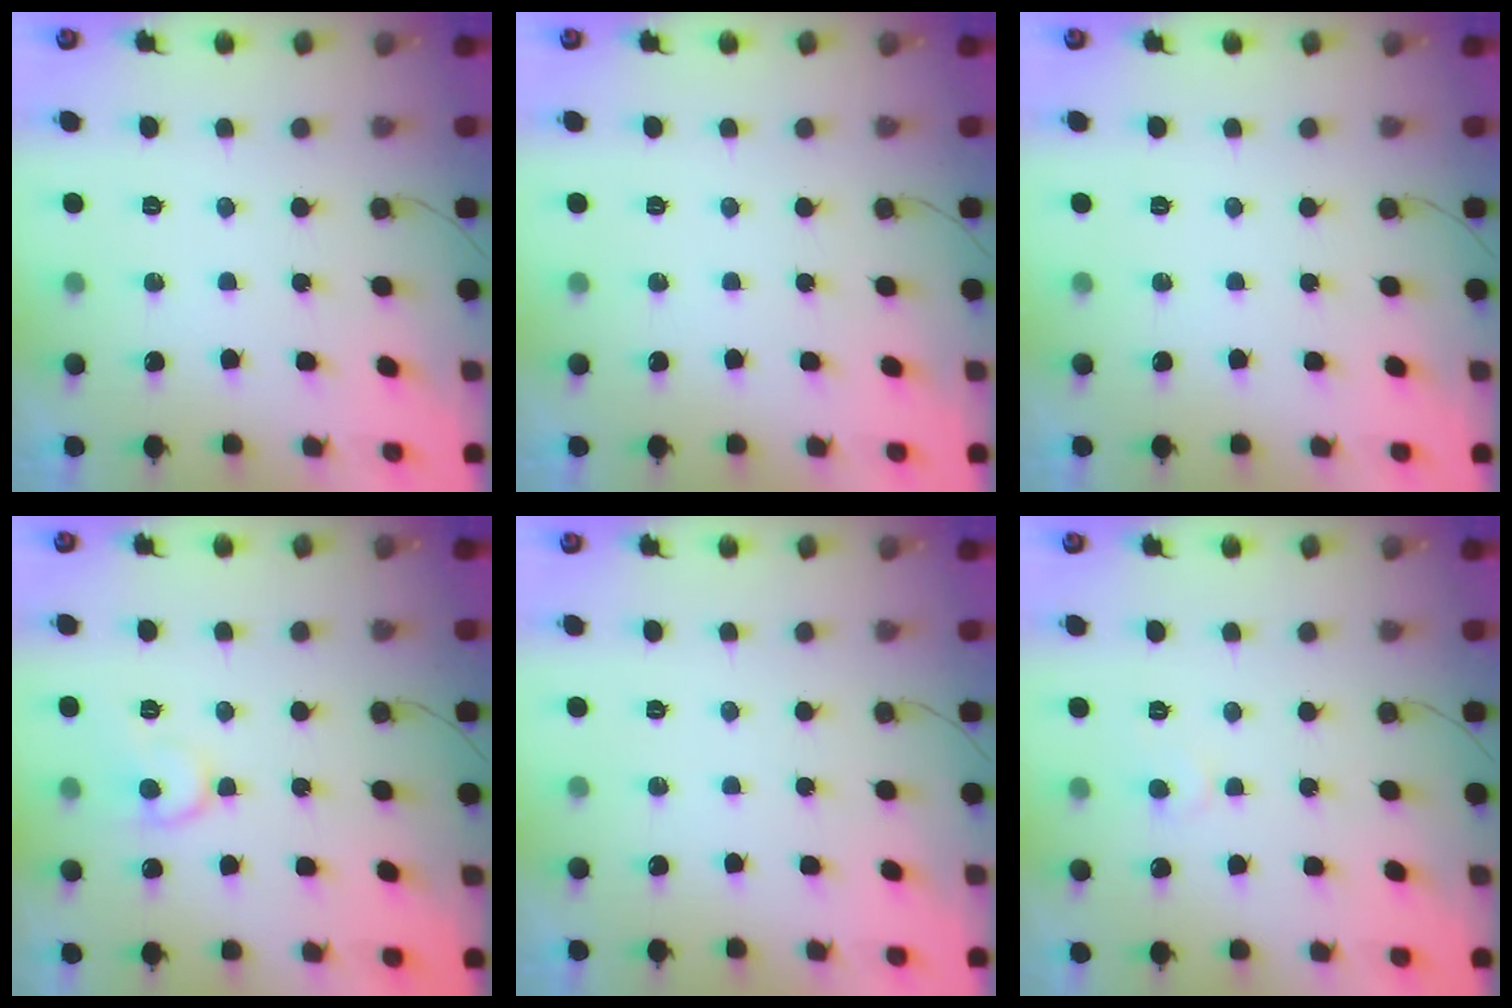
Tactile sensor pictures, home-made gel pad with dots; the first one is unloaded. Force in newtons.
{"total": 0.0}
{"total": 0.0}
{"total": 9.5, "press": 9.5, "slide": 0.8}
{"total": 0.0}
{"total": 5.0, "press": 5.0, "slide": 0.5}